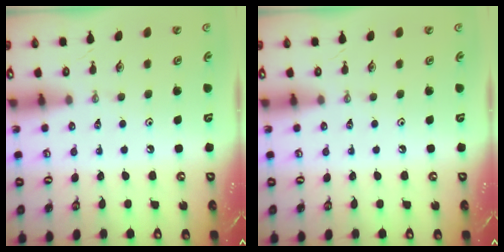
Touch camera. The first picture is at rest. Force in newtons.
{"total": 0.0}